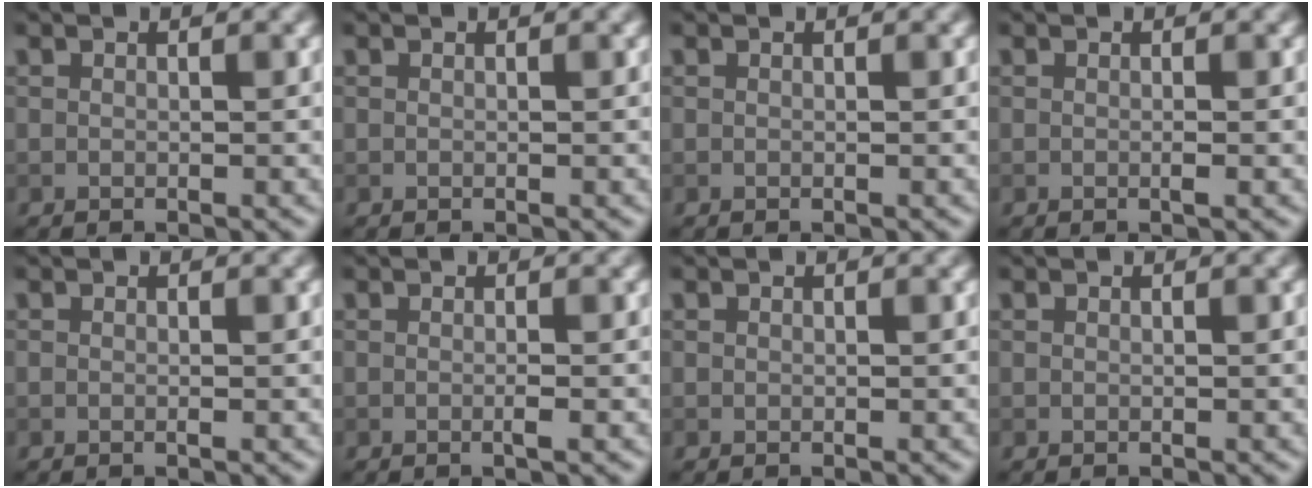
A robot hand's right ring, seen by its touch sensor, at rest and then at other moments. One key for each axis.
{"total": 0.0}
{"total": 0.0}
{"total": 0.5, "fx": -0.1, "fy": 0.0, "fz": 0.5, "tx": -0.010, "ty": -0.001, "tz": -0.002}
{"total": 0.0}
{"total": 0.9, "fx": -0.2, "fy": 0.1, "fz": 0.8, "tx": -0.012, "ty": -0.003, "tz": -0.006}
{"total": 0.0}
{"total": 0.0}